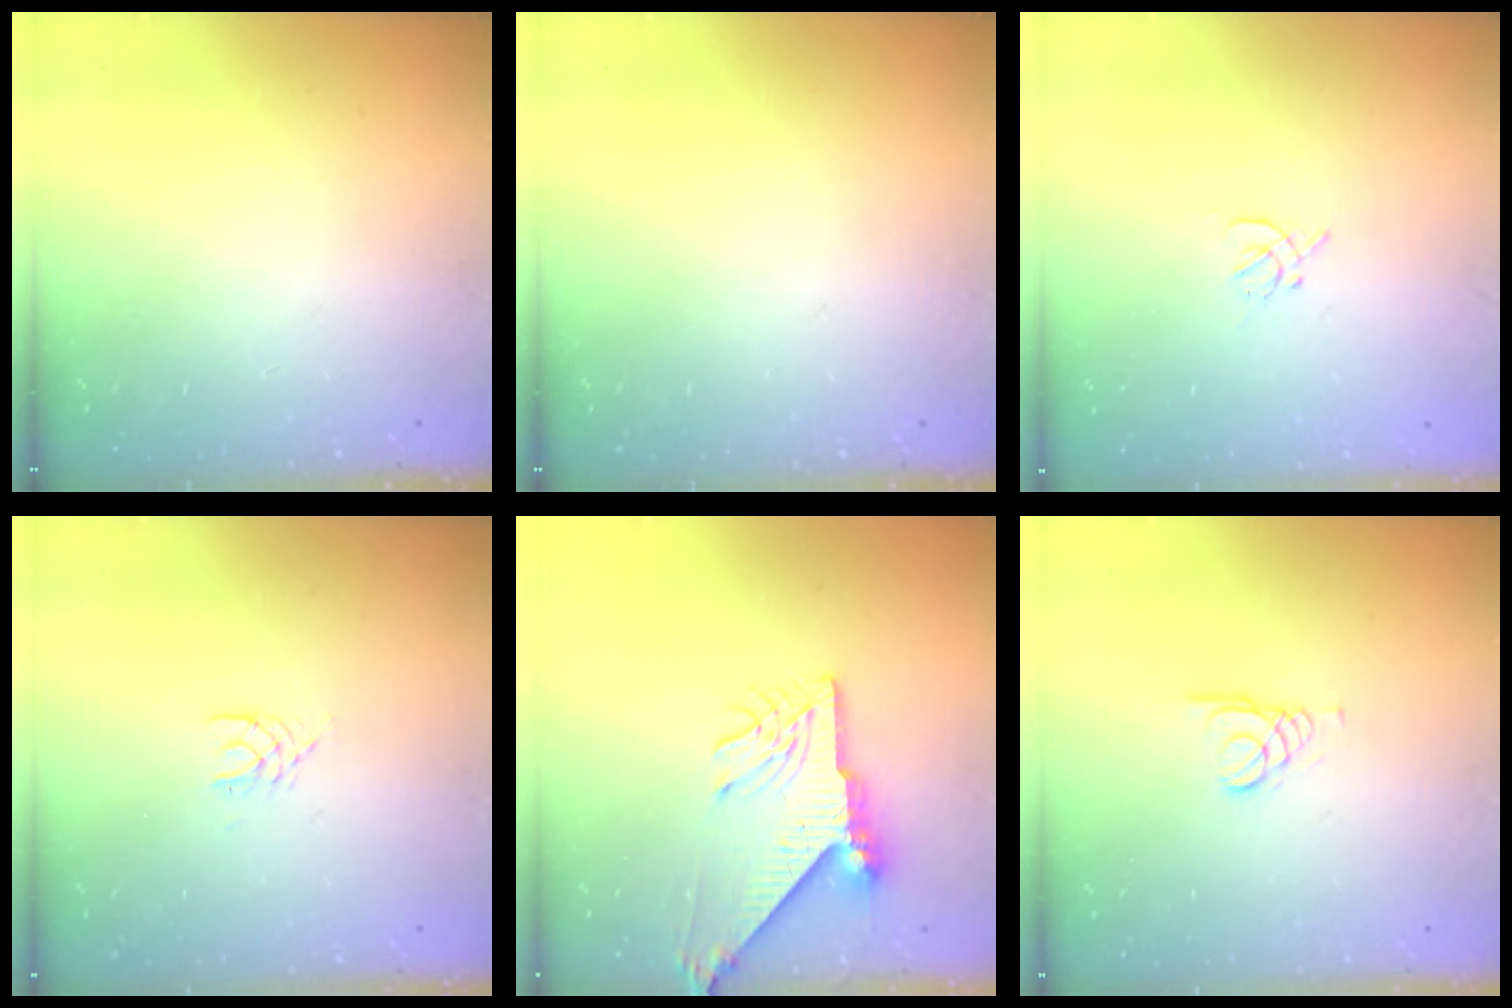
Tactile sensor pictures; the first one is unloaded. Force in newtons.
{"total": 0.0}
{"total": 1.9, "press": 1.8, "slide": 0.5}
{"total": 3.4, "press": 3.4, "slide": 0.4}
{"total": 10.4, "press": 10.3, "slide": 1.3}
{"total": 1.5, "press": 1.5, "slide": 0.1}